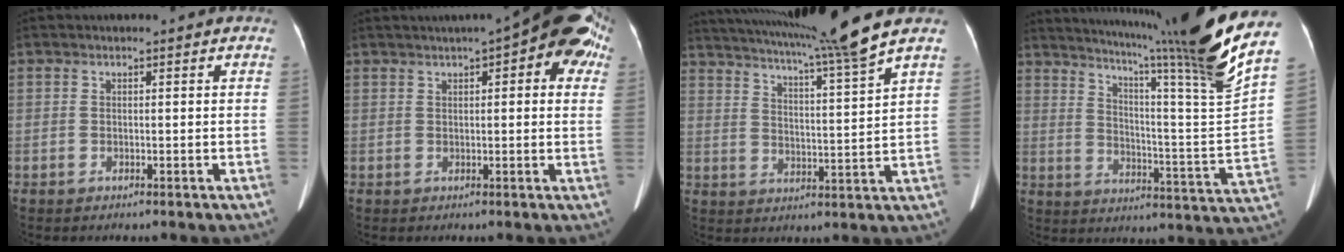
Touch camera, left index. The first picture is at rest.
{"total": 13.2, "force": [6.8, 3.5, 10.8], "torque": [-0.128, 0.033, 0.075]}
{"total": 13.6, "force": [11.5, -2.9, 6.7], "torque": [-0.117, -0.030, 0.170]}
{"total": 23.1, "force": [17.4, -3.1, 14.9], "torque": [-0.230, -0.060, 0.237]}